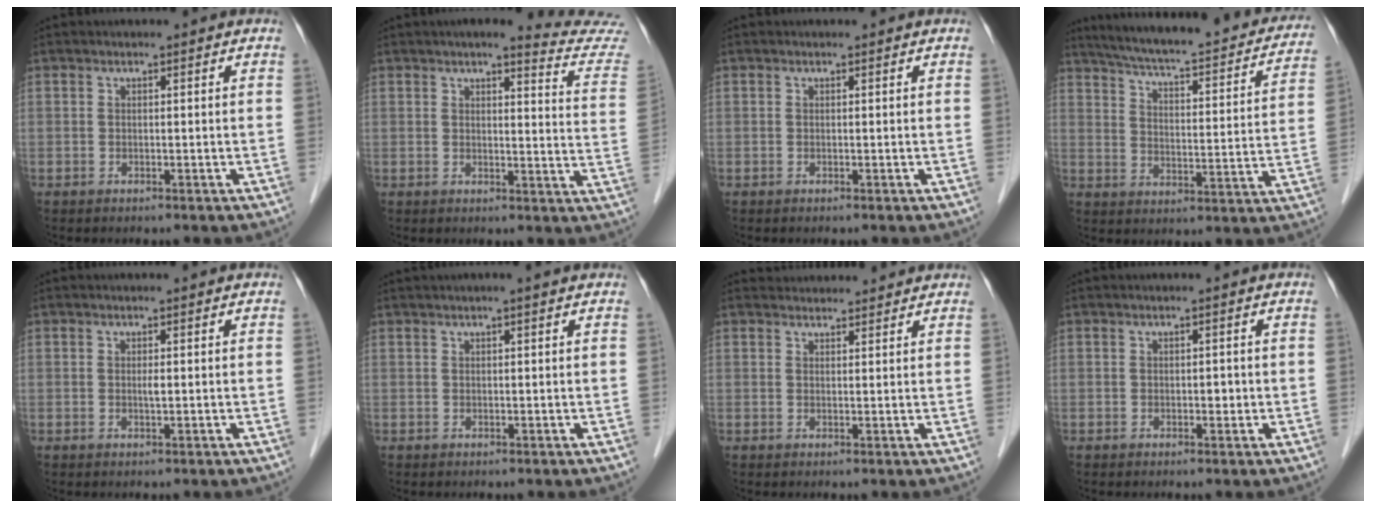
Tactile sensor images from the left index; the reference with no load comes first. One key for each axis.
{"total": 9.2, "fx": 8.8, "fy": -0.1, "fz": 2.6, "tx": -0.016, "ty": -0.054, "tz": 0.071}
{"total": 0.0}
{"total": 26.0, "fx": 22.8, "fy": 4.3, "fz": 11.9, "tx": -0.183, "ty": -0.030, "tz": 0.284}
{"total": 0.8, "fx": -0.1, "fy": 0.0, "fz": 0.8, "tx": -0.018, "ty": -0.006, "tz": -0.002}
{"total": 2.2, "fx": 1.5, "fy": -0.3, "fz": 1.6, "tx": -0.021, "ty": 0.015, "tz": 0.025}
{"total": 4.7, "fx": 4.6, "fy": 0.9, "fz": 0.4, "tx": -0.004, "ty": 0.023, "tz": 0.054}
{"total": 1.1, "fx": -0.3, "fy": 0.6, "fz": 0.9, "tx": -0.010, "ty": -0.001, "tz": -0.005}